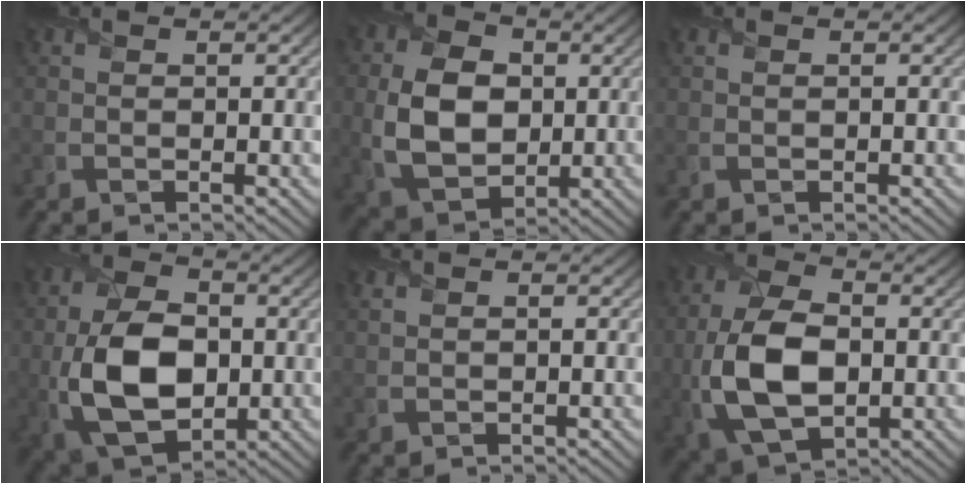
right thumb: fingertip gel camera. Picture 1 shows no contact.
{"total": 10.5, "force": [0.1, 7.5, 7.4], "torque": [-0.174, -0.002, -0.004]}
{"total": 0.0}
{"total": 13.0, "force": [-1.7, 8.1, 10.0], "torque": [-0.226, -0.005, -0.034]}
{"total": 0.7, "force": [0.4, 0.2, 0.6], "torque": [-0.016, 0.002, 0.012]}
{"total": 12.7, "force": [-1.8, 7.6, 10.0], "torque": [-0.237, -0.006, -0.034]}